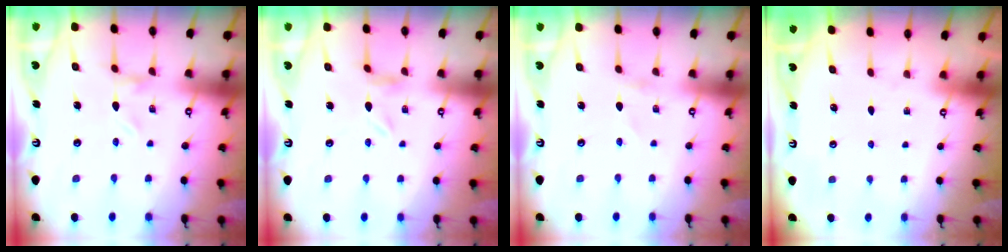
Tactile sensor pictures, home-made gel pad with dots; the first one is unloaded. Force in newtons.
{"total": 1.0, "press": 1.0, "slide": 0.3}
{"total": 0.0}
{"total": 0.0}